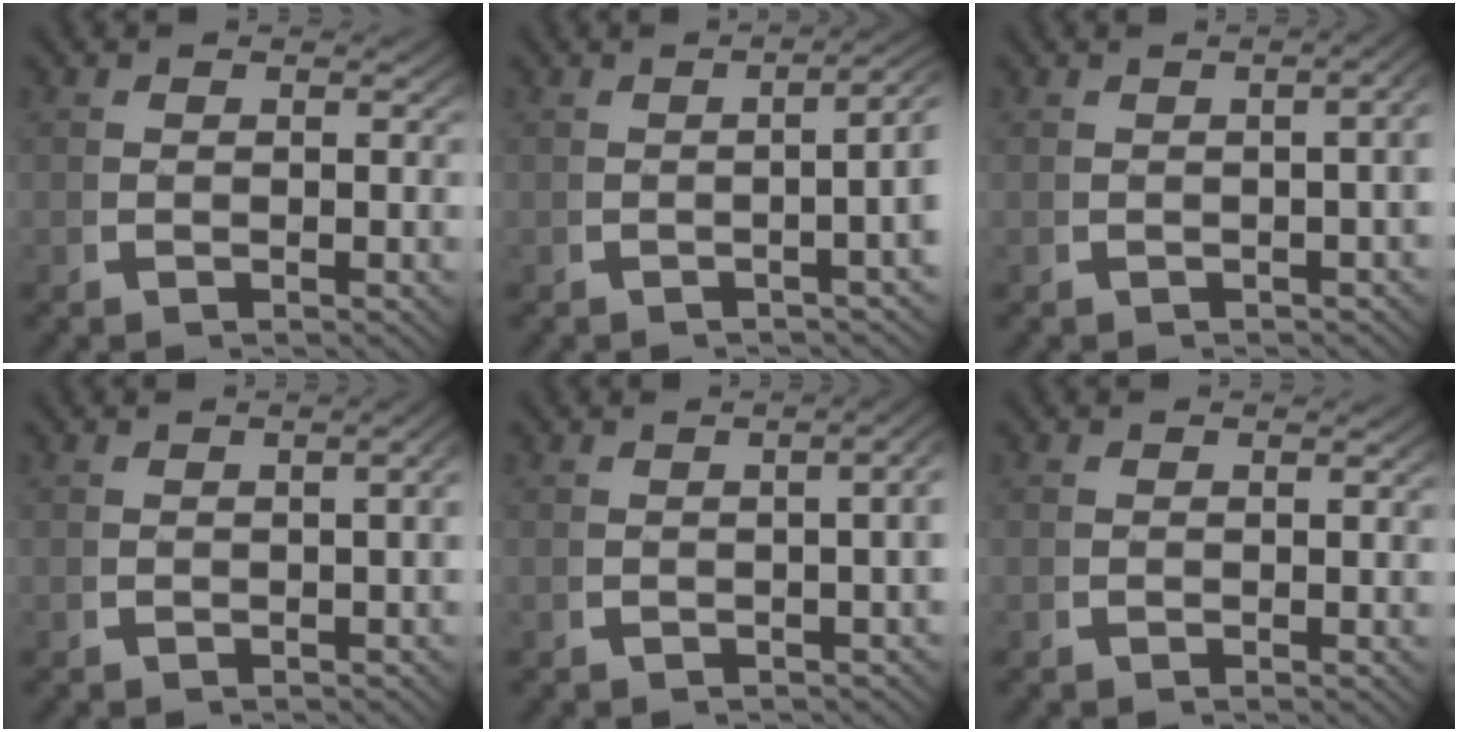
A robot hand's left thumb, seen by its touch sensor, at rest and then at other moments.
{"total": 4.8, "force": [0.7, 1.7, 4.5], "torque": [-0.054, 0.018, -0.005]}
{"total": 4.8, "force": [0.3, 2.2, 4.3], "torque": [-0.040, 0.025, -0.005]}
{"total": 2.3, "force": [-0.3, 0.8, 2.2], "torque": [-0.026, 0.011, -0.005]}
{"total": 5.1, "force": [0.6, 2.3, 4.4], "torque": [-0.039, 0.028, -0.004]}
{"total": 0.0}